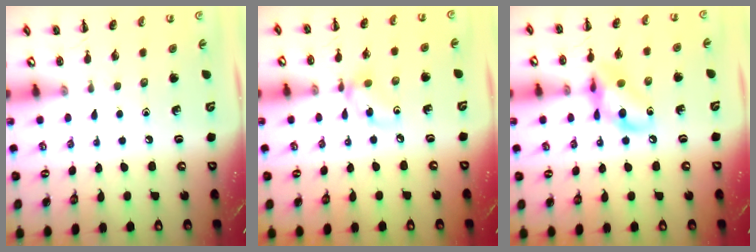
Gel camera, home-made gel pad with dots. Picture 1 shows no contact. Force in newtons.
{"total": 6.6, "press": 6.6, "slide": 0.6}
{"total": 12.1, "press": 11.9, "slide": 2.2}